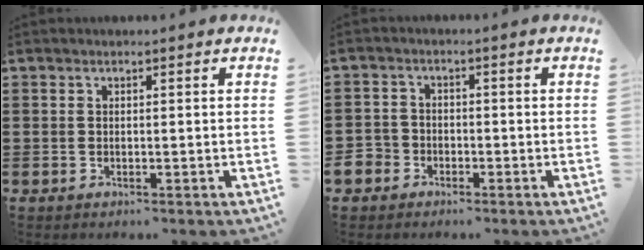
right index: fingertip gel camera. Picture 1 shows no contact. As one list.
[{"total": 3.3, "force": [-2.1, 2.5, 0.5], "torque": [-0.039, -0.004, -0.052]}]